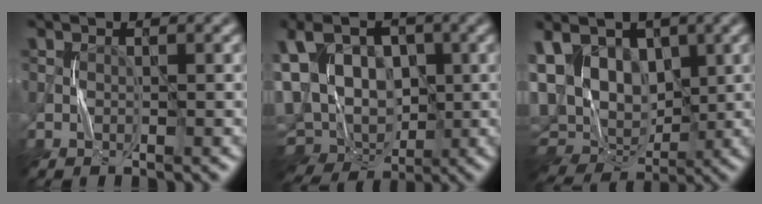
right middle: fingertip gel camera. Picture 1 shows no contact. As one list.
[{"total": 14.0, "force": [-0.4, 10.2, 9.6], "torque": [-0.186, 0.026, -0.004]}, {"total": 13.3, "force": [2.5, 9.1, 9.4], "torque": [-0.171, 0.022, 0.060]}]